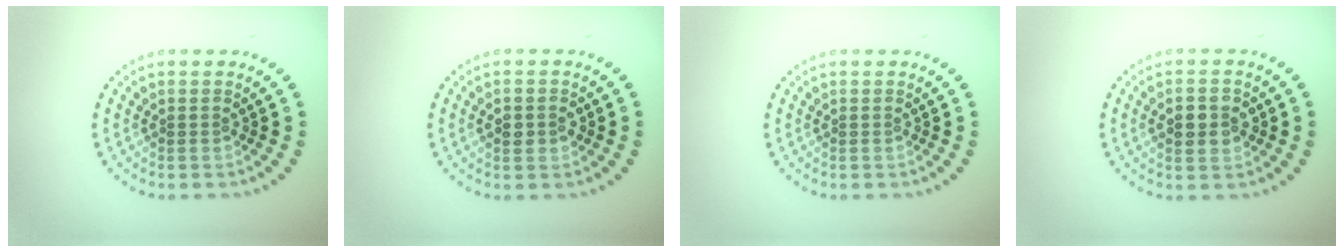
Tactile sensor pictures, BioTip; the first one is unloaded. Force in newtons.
{"total": 2.3, "press": 2.3, "slide": 0.1}
{"total": 0.0}
{"total": 2.8, "press": 2.8, "slide": 0.1}